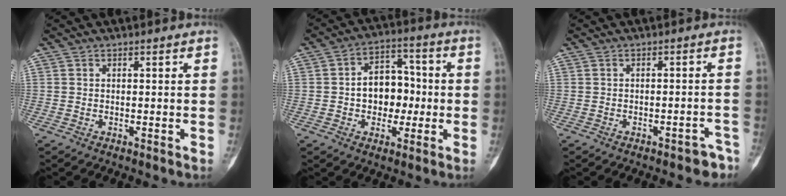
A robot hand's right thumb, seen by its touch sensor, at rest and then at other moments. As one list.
[{"total": 10.5, "force": [-0.7, 7.7, 7.1], "torque": [-0.060, 0.030, -0.015]}, {"total": 4.1, "force": [-3.1, 1.8, 2.0], "torque": [-0.009, 0.029, -0.033]}]